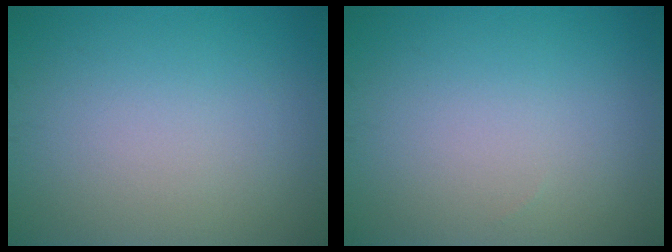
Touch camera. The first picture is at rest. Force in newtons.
{"total": 0.0}